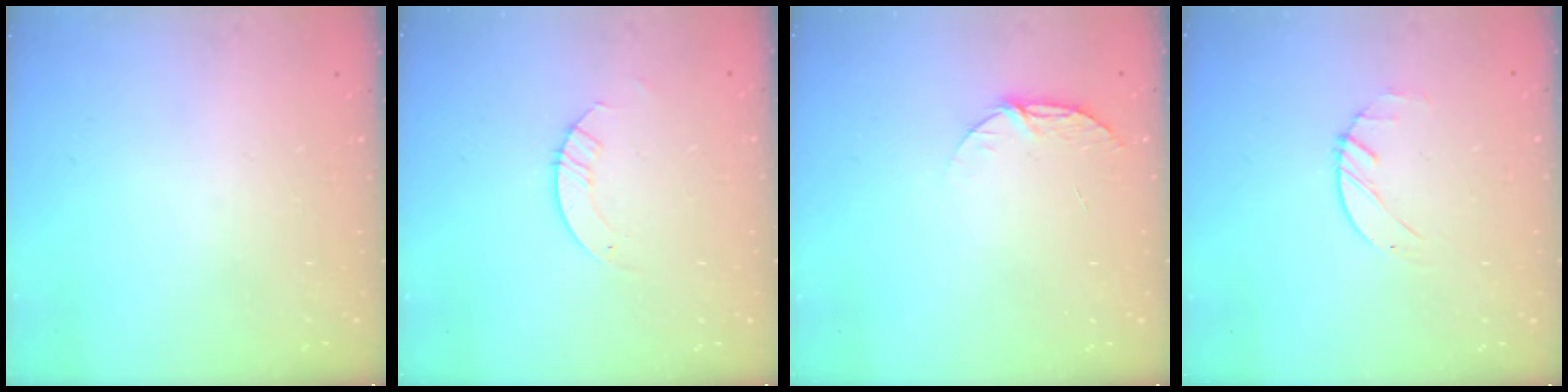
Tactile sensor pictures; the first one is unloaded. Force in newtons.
{"total": 3.2, "press": 3.2, "slide": 0.3}
{"total": 5.6, "press": 5.6, "slide": 0.6}
{"total": 1.2, "press": 1.2, "slide": 0.2}